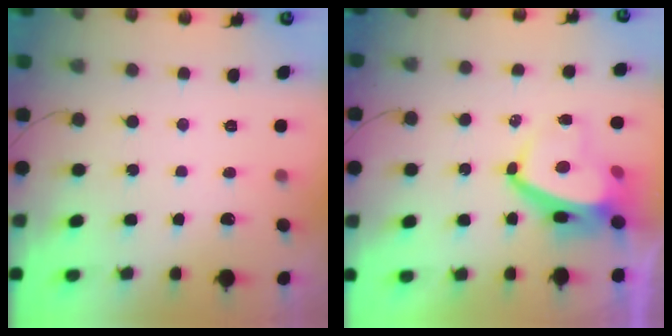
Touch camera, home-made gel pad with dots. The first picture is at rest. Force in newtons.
{"total": 7.2, "press": 7.2, "slide": 1.1}